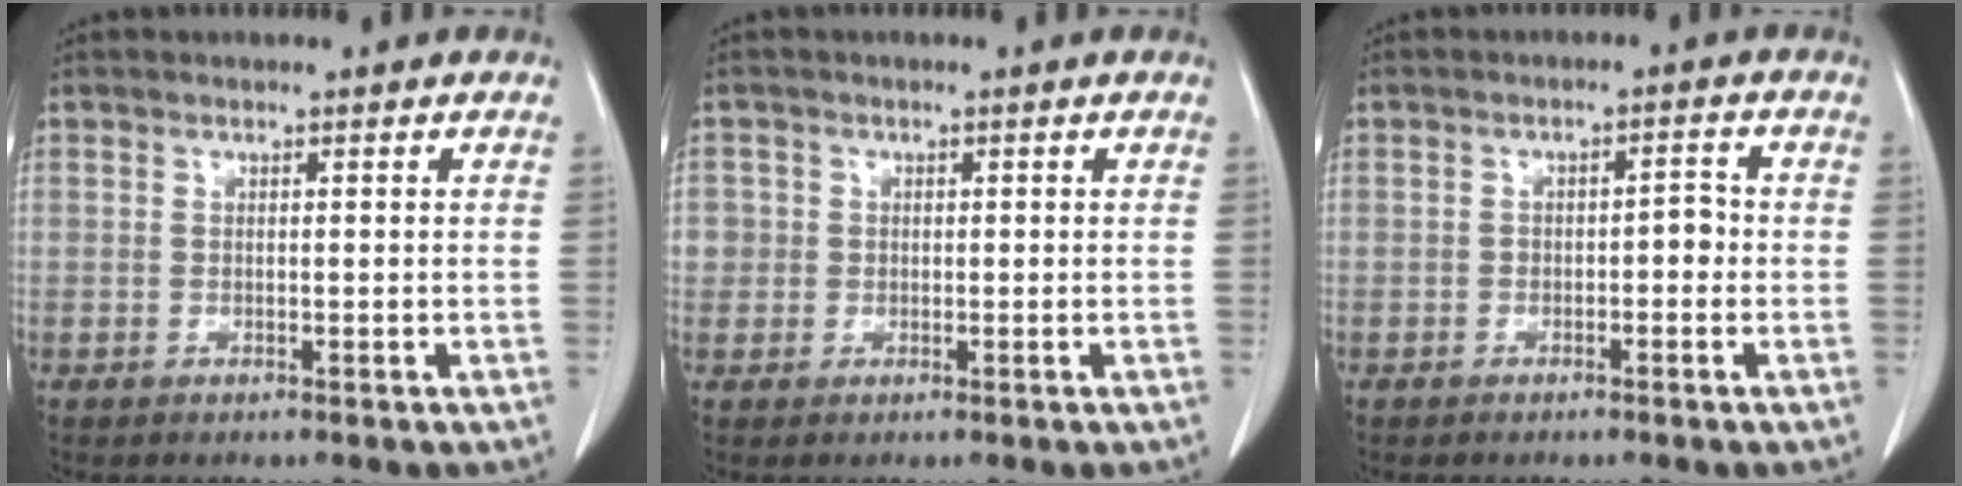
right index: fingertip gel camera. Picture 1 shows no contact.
{"total": 2.4, "force": [-0.1, 2.4, 0.2], "torque": [0.006, 0.007, -0.001]}
{"total": 2.4, "force": [-0.8, 1.1, 1.9], "torque": [-0.027, 0.013, -0.011]}